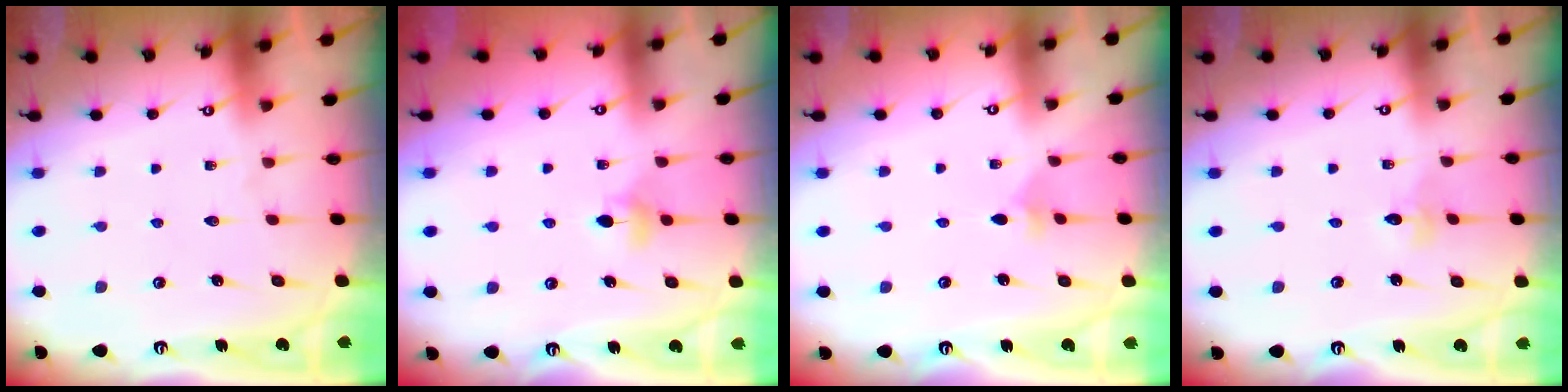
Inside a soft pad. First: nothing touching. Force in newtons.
{"total": 4.0, "press": 3.9, "slide": 0.8}
{"total": 2.2, "press": 2.2, "slide": 0.6}
{"total": 2.3, "press": 2.3, "slide": 0.2}